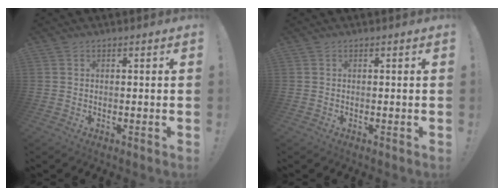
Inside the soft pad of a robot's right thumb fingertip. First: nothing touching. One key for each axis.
{"total": 0.0}